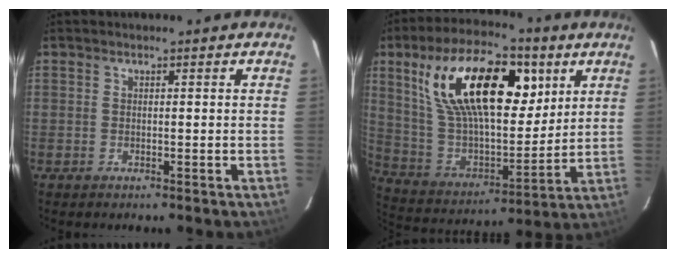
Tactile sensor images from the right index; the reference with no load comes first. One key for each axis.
{"total": 26.1, "fx": 10.7, "fy": 12.4, "fz": 20.3, "tx": -0.379, "ty": 0.022, "tz": 0.195}